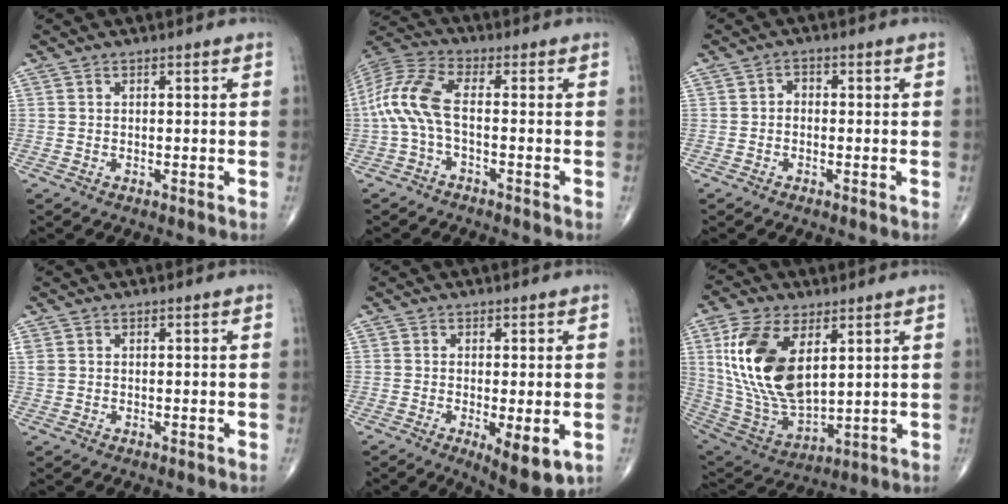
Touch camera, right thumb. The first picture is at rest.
{"total": 9.8, "force": [-1.3, 3.7, 9.0], "torque": [-0.216, 0.034, -0.035]}
{"total": 1.6, "force": [-0.3, 1.3, 1.0], "torque": [-0.004, 0.008, -0.012]}
{"total": 1.3, "force": [0.5, 1.0, 0.7], "torque": [-0.019, 0.008, 0.015]}
{"total": 8.0, "force": [-2.3, 2.5, 7.2], "torque": [-0.105, -0.022, -0.029]}
{"total": 19.8, "force": [5.7, 10.4, 15.8], "torque": [-0.305, -0.028, 0.119]}